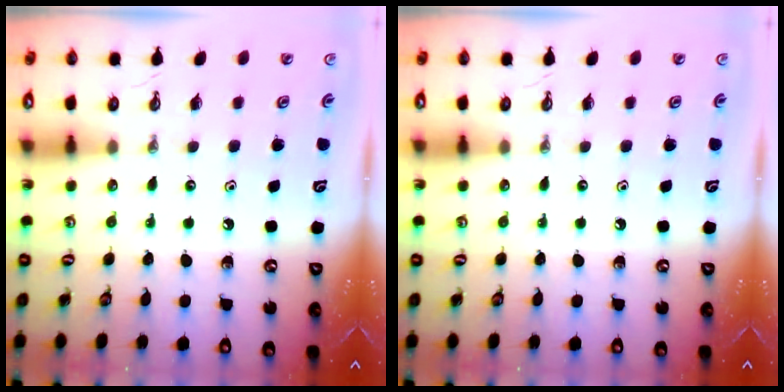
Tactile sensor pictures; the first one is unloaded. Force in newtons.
{"total": 0.0}